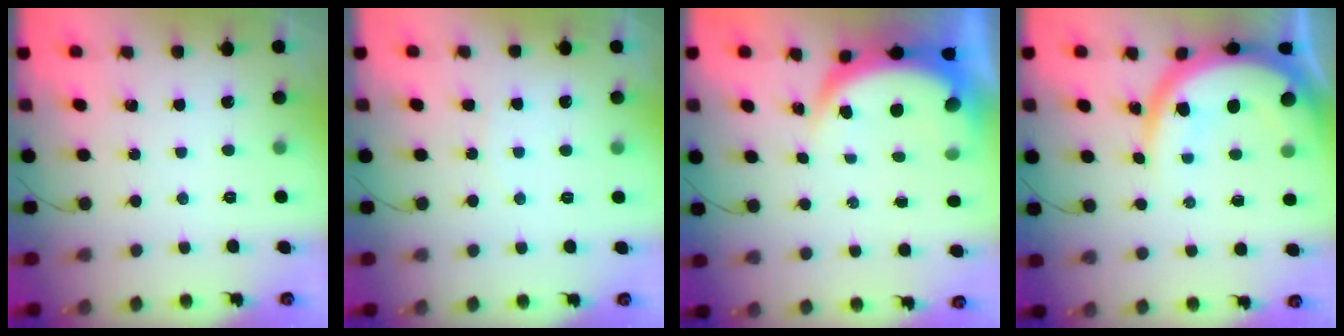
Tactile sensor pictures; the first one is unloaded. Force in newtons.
{"total": 3.3, "press": 3.3, "slide": 0.3}
{"total": 7.8, "press": 7.7, "slide": 1.1}
{"total": 15.0, "press": 14.9, "slide": 1.6}